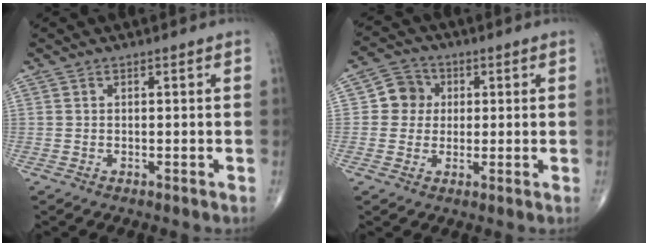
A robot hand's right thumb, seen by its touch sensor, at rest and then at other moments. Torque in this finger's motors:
{"motor_torque": [-0.38, 0.34, -0.09, -0.15, 0.07]}